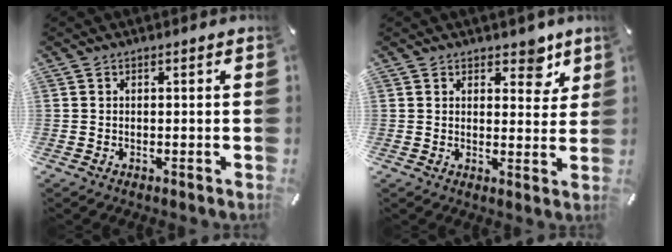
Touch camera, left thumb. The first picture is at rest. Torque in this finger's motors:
{"motor_torque": [0.37, -0.35, -0.06, 0.10, 0.01]}